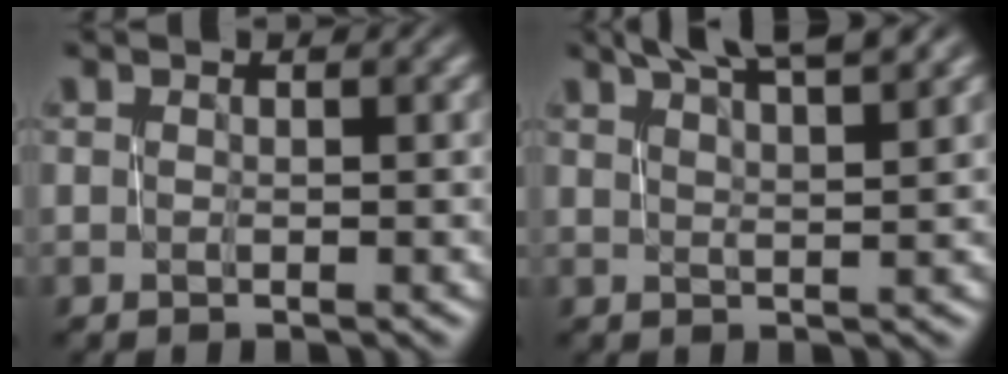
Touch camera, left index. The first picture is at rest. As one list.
[{"total": 6.7, "force": [5.0, 1.2, 4.3], "torque": [-0.042, 0.020, 0.057]}]